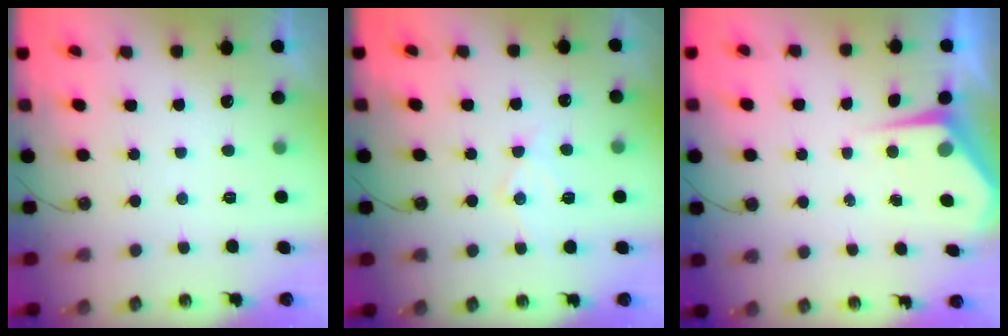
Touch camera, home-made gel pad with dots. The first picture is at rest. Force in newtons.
{"total": 8.0, "press": 8.0, "slide": 0.6}
{"total": 4.8, "press": 4.8, "slide": 0.5}